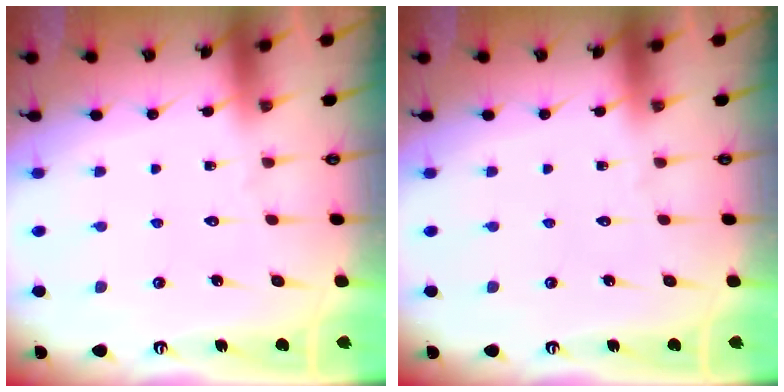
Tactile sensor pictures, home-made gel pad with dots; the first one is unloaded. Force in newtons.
{"total": 0.0}